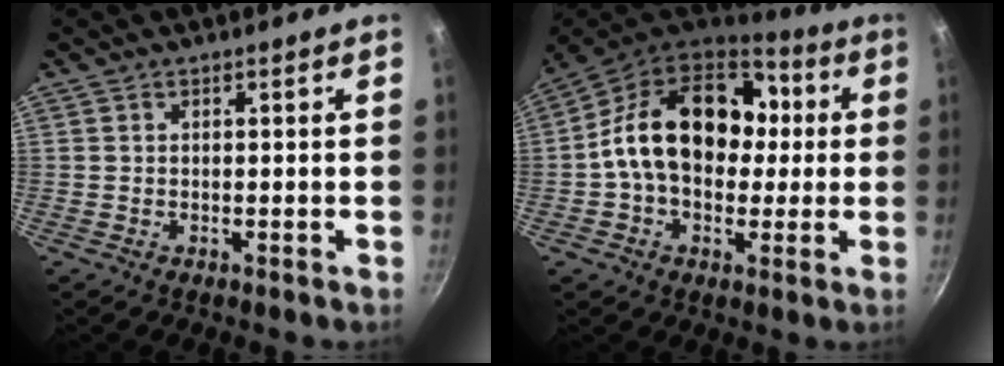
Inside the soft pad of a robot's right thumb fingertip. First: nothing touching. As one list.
[{"total": 21.0, "force": [1.0, 14.5, 15.1], "torque": [-0.234, 0.042, 0.013]}]